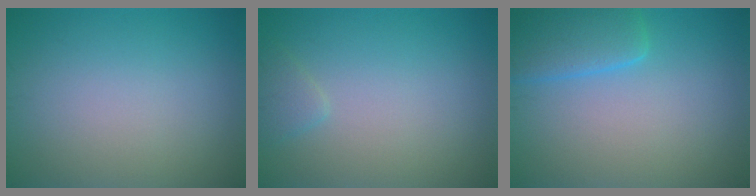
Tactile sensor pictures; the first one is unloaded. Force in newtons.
{"total": 1.1, "press": 1.1, "slide": 0.1}
{"total": 4.2, "press": 4.1, "slide": 0.4}